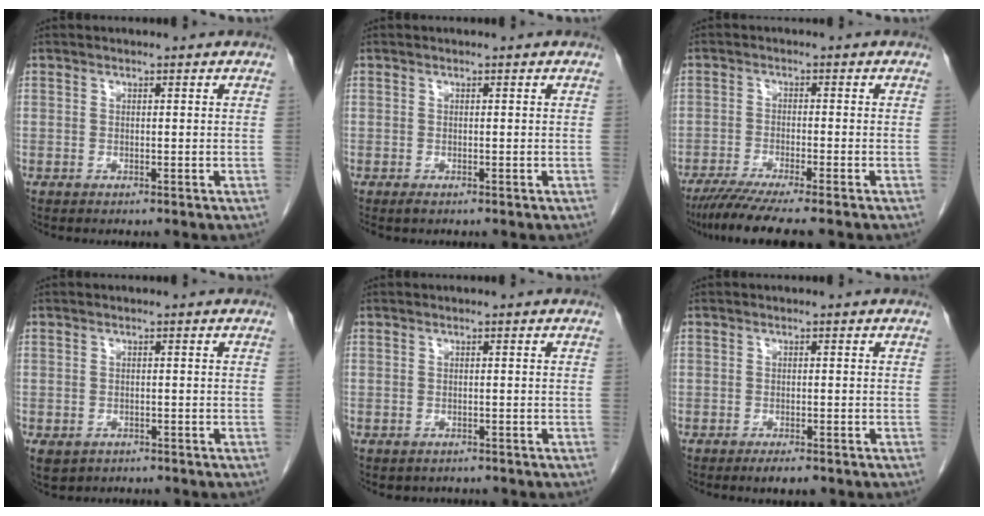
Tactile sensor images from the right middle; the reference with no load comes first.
{"total": 0.6, "force": [-0.4, 0.1, 0.4], "torque": [-0.009, -0.002, -0.006]}
{"total": 8.3, "force": [-6.8, -0.5, 4.8], "torque": [-0.074, -0.026, -0.110]}
{"total": 4.4, "force": [-2.6, 3.2, 1.4], "torque": [-0.025, -0.002, -0.034]}
{"total": 1.4, "force": [-1.1, 0.8, 0.2], "torque": [-0.012, -0.002, -0.013]}
{"total": 2.2, "force": [-1.5, 0.6, 1.4], "torque": [-0.025, -0.005, -0.018]}